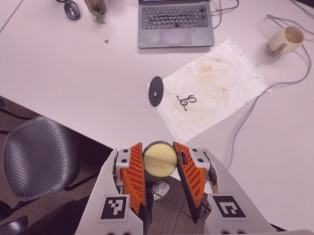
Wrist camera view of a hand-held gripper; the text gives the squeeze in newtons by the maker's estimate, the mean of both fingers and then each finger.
{"total": 8.3, "left": 8.1, "right": 8.5}